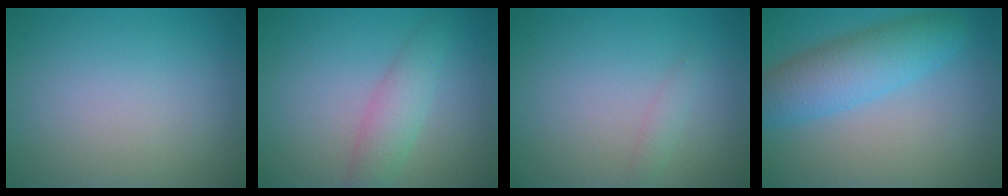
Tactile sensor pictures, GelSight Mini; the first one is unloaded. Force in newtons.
{"total": 2.9, "press": 2.9, "slide": 0.0}
{"total": 0.9, "press": 0.9, "slide": 0.1}
{"total": 5.6, "press": 5.6, "slide": 0.1}